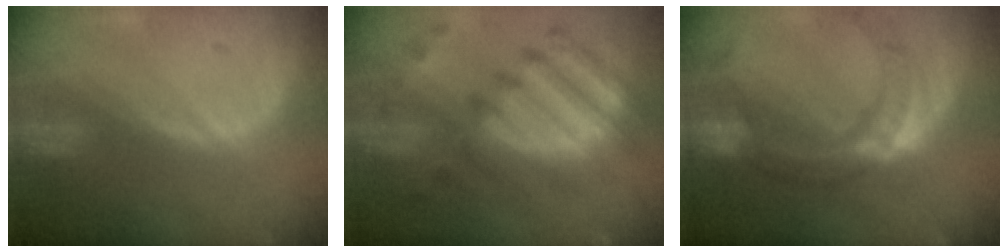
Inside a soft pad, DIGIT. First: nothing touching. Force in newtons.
{"total": 11.9, "press": 10.4, "slide": 5.7}
{"total": 11.2, "press": 9.4, "slide": 6.0}